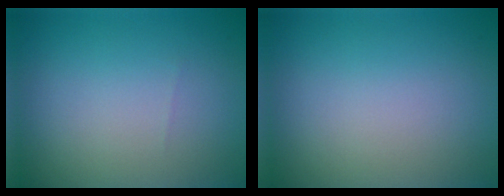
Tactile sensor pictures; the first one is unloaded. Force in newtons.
{"total": 0.0}